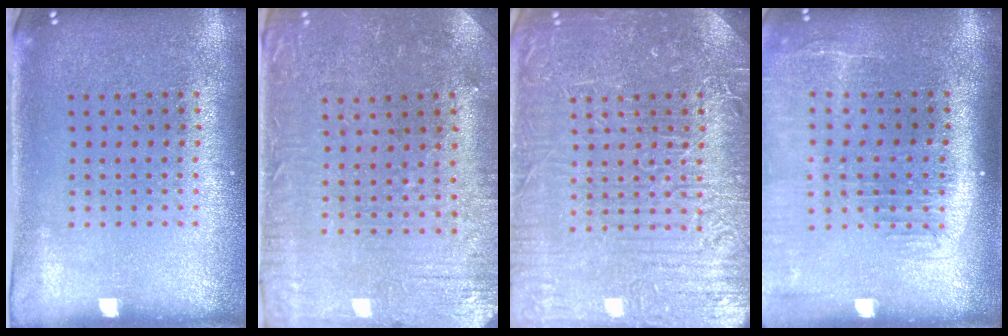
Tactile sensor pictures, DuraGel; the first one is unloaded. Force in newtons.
{"total": 0.9, "press": 0.7, "slide": 0.5}
{"total": 7.8, "press": 7.7, "slide": 1.0}
{"total": 2.1, "press": 1.7, "slide": 1.1}